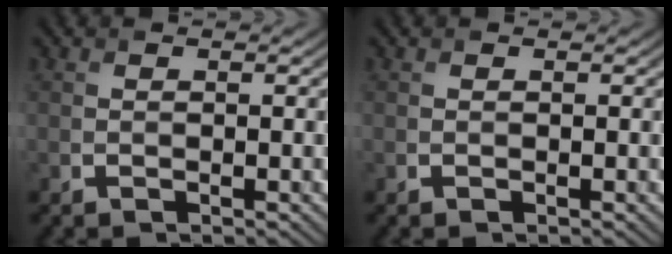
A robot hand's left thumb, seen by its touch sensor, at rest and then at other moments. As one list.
[{"total": 0.0}]